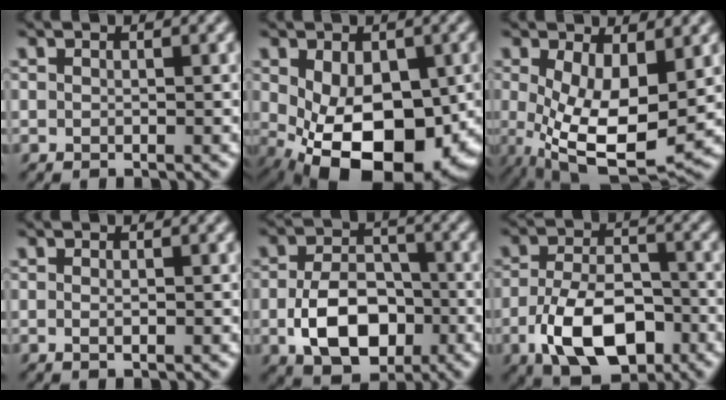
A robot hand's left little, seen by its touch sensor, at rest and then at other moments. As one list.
[{"total": 11.8, "force": [-3.0, 6.8, 9.2], "torque": [-0.139, -0.034, -0.032]}, {"total": 8.9, "force": [-0.7, 4.1, 7.8], "torque": [-0.160, -0.020, 0.003]}, {"total": 0.6, "force": [-0.2, 0.2, 0.5], "torque": [-0.011, -0.001, -0.002]}, {"total": 7.3, "force": [-2.2, 4.7, 5.1], "torque": [-0.101, -0.005, -0.033]}, {"total": 8.6, "force": [-3.8, 4.7, 6.1], "torque": [-0.128, -0.006, -0.068]}]